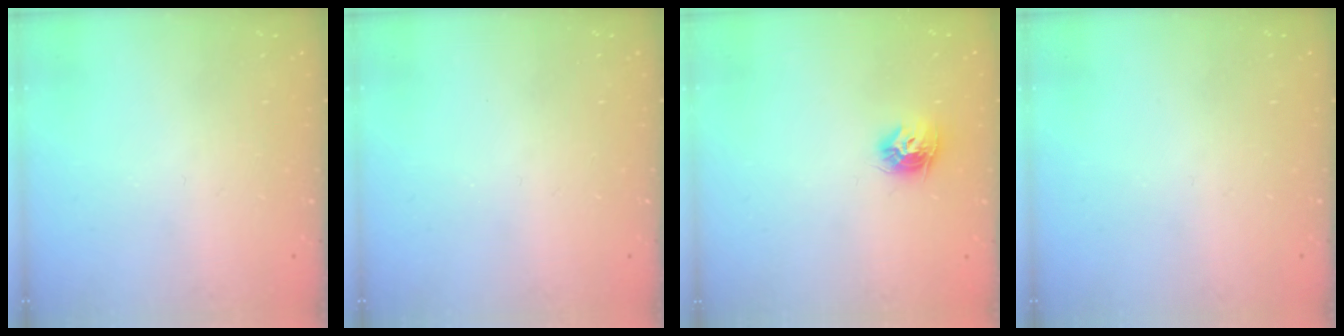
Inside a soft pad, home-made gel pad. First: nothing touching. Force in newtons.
{"total": 0.0}
{"total": 8.7, "press": 8.7, "slide": 0.3}
{"total": 0.0}